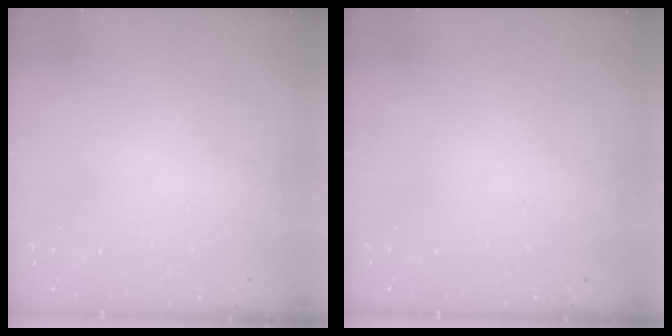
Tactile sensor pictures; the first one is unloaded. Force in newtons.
{"total": 0.0}